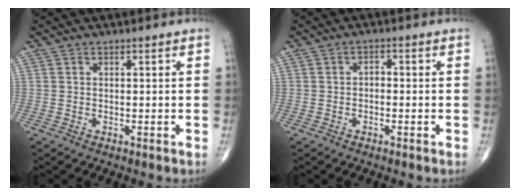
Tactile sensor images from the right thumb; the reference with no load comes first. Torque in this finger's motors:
{"motor_torque": [-0.10, -0.09, 0.01, 0.00, 0.06]}